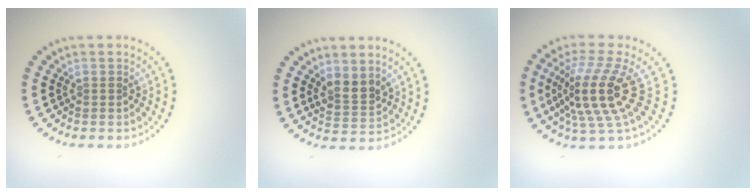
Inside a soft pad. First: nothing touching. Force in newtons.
{"total": 2.4, "press": 2.1, "slide": 1.2}
{"total": 5.3, "press": 3.9, "slide": 3.7}